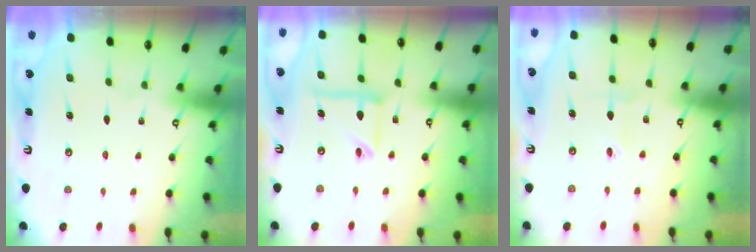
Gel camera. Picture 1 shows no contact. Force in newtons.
{"total": 10.6, "press": 10.5, "slide": 0.9}
{"total": 1.7, "press": 1.7, "slide": 0.2}